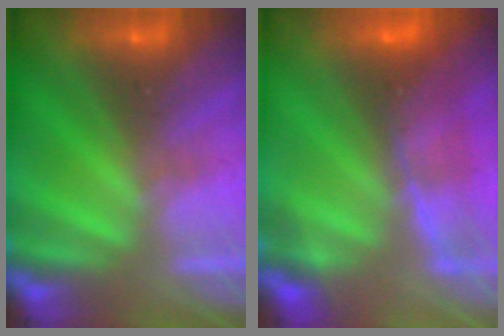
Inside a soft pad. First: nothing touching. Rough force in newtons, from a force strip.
{"total": 10.2}